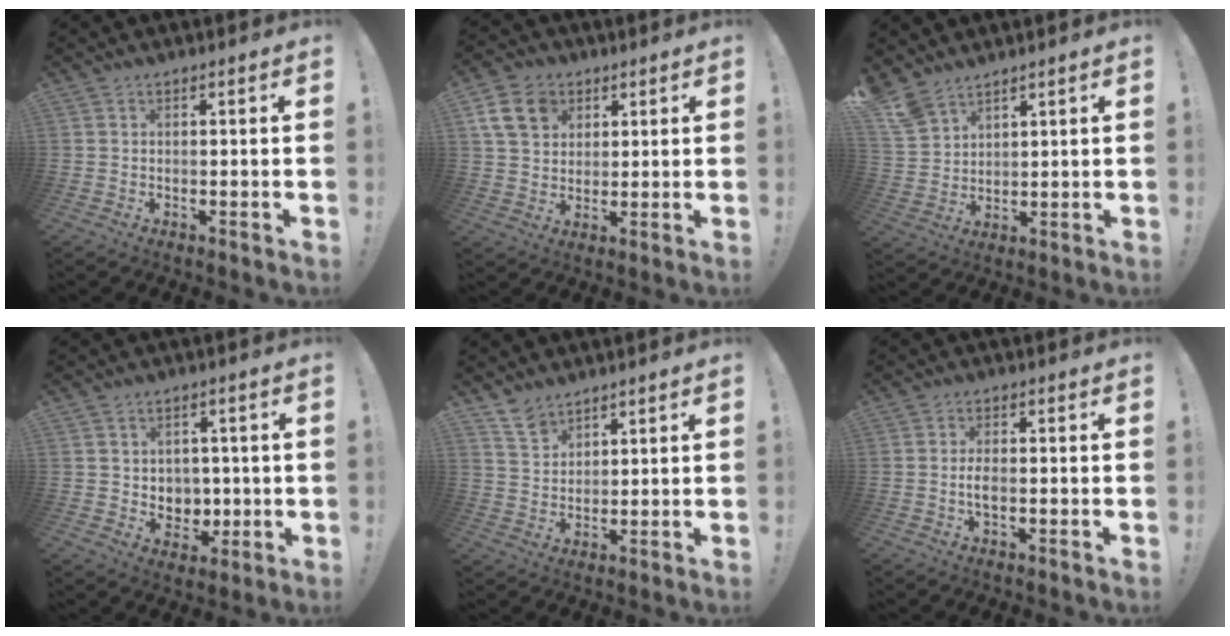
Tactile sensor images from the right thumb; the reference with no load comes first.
{"total": 12.3, "force": [5.1, 9.5, 5.9], "torque": [-0.100, -0.019, 0.105]}
{"total": 7.3, "force": [5.9, 3.6, 2.4], "torque": [-0.058, -0.034, 0.119]}
{"total": 6.3, "force": [1.7, 5.9, 1.5], "torque": [-0.018, -0.018, 0.040]}
{"total": 6.4, "force": [5.3, 3.4, 1.4], "torque": [-0.031, -0.034, 0.104]}
{"total": 3.1, "force": [-0.8, 1.0, 2.8], "torque": [-0.064, -0.003, -0.018]}